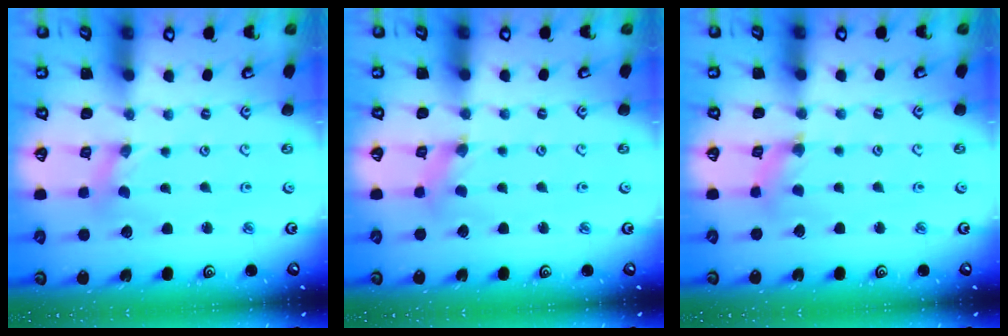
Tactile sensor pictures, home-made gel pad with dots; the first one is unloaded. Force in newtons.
{"total": 1.2, "press": 1.2, "slide": 0.3}
{"total": 2.9, "press": 2.9, "slide": 0.3}